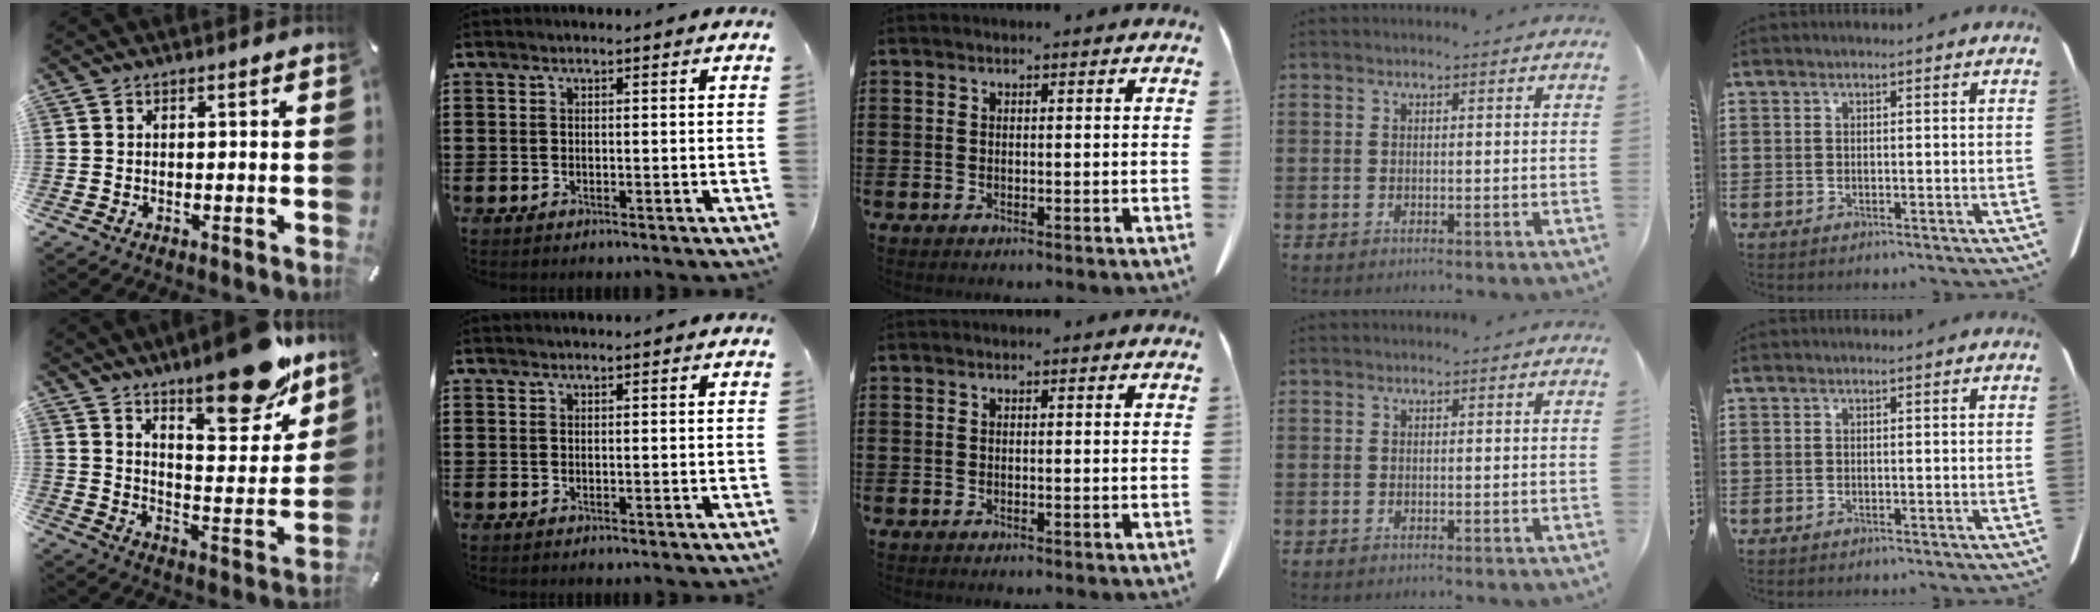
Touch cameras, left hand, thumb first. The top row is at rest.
{"thumb": {"total": 19.1, "force": [15.1, 6.1, 10.1], "torque": [-0.130, -0.116, 0.250]}}